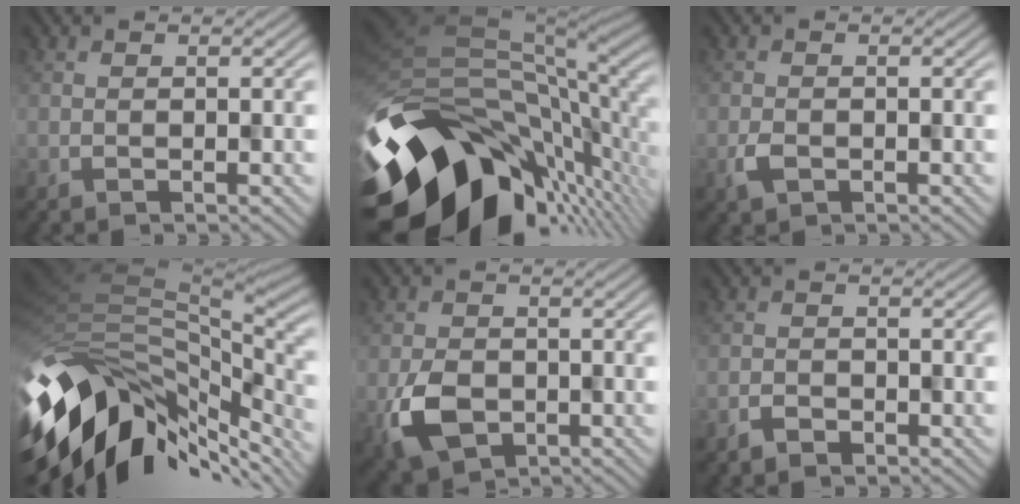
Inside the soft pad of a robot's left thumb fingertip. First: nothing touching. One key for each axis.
{"total": 16.1, "fx": -6.3, "fy": 10.1, "fz": 10.9, "tx": -0.214, "ty": -0.033, "tz": -0.098}
{"total": 1.0, "fx": -0.6, "fy": 0.8, "fz": 0.1, "tx": -0.015, "ty": -0.011, "tz": -0.010}
{"total": 14.6, "fx": -6.1, "fy": 8.9, "fz": 9.8, "tx": -0.208, "ty": -0.024, "tz": -0.111}
{"total": 5.3, "fx": -2.1, "fy": 4.1, "fz": 2.6, "tx": -0.068, "ty": -0.022, "tz": -0.038}
{"total": 1.6, "fx": -1.3, "fy": 0.8, "fz": -0.1, "tx": -0.002, "ty": -0.006, "tz": -0.023}